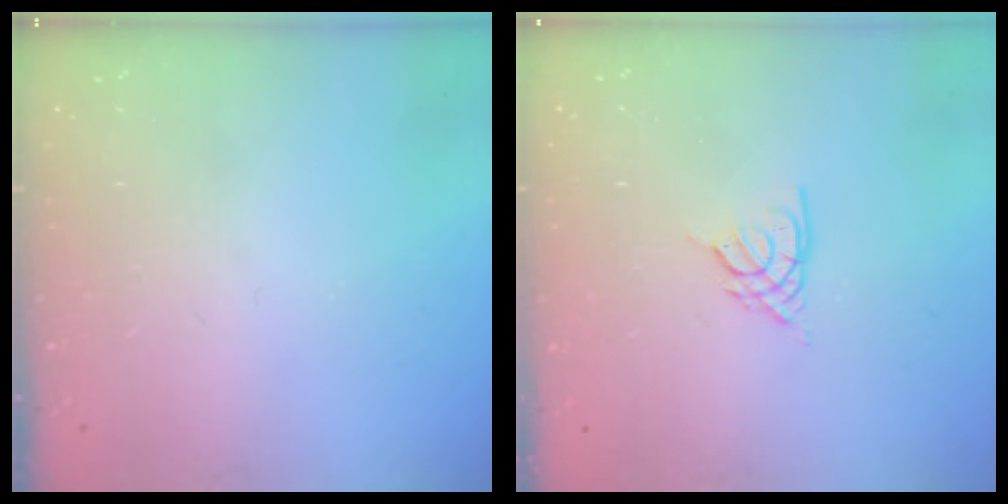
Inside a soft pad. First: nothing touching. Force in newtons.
{"total": 2.6, "press": 2.6, "slide": 0.6}